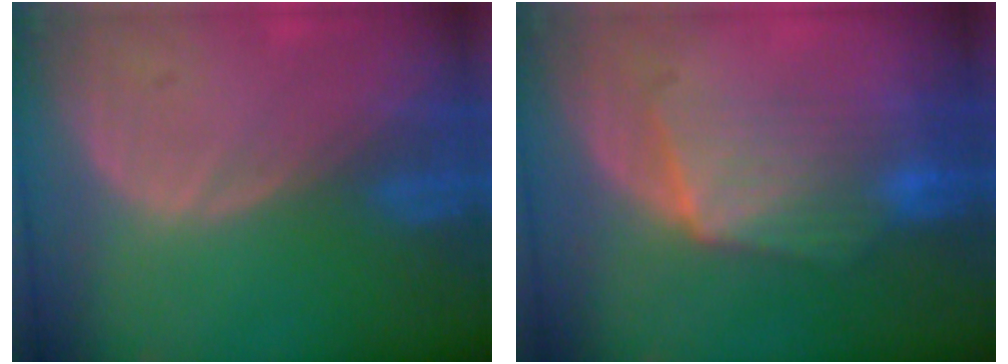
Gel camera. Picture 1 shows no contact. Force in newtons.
{"total": 7.3, "press": 7.1, "slide": 1.6}